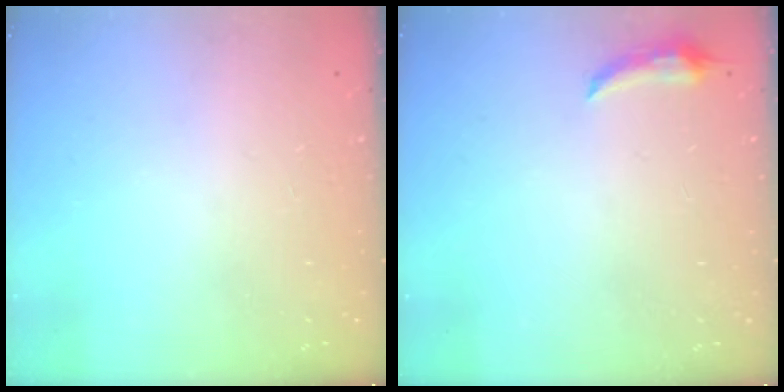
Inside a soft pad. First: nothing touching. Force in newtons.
{"total": 5.4, "press": 4.6, "slide": 2.8}